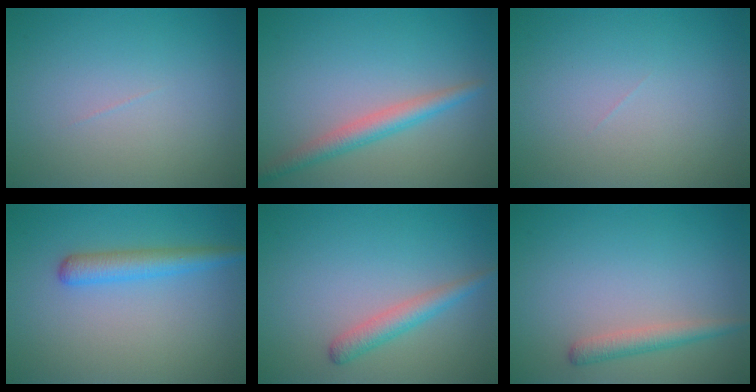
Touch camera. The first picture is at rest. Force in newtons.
{"total": 2.7, "press": 2.7, "slide": 0.1}
{"total": 0.0}
{"total": 2.8, "press": 2.8, "slide": 0.1}
{"total": 2.3, "press": 2.3, "slide": 0.0}
{"total": 1.9, "press": 1.9, "slide": 0.1}